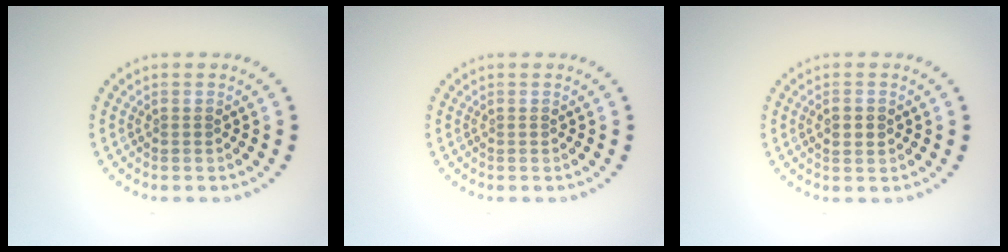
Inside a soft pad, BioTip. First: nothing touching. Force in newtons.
{"total": 0.0}
{"total": 1.5, "press": 1.5, "slide": 0.1}